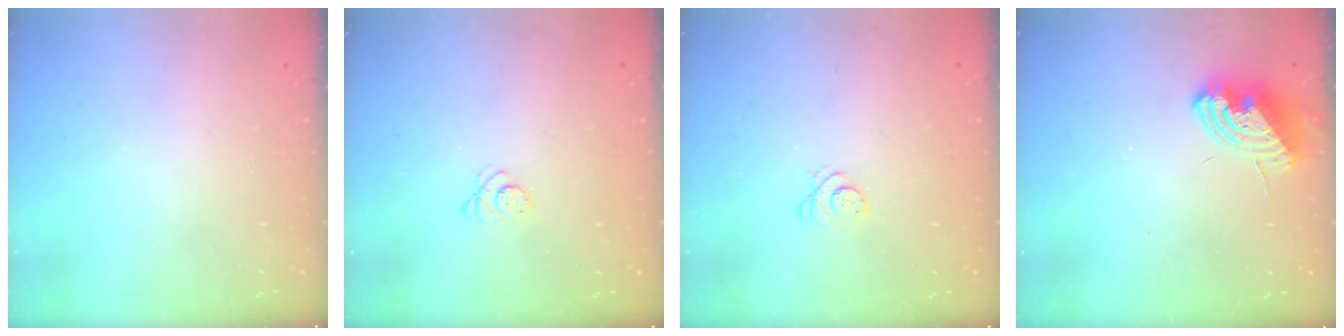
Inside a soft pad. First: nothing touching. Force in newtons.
{"total": 2.9, "press": 2.9, "slide": 0.3}
{"total": 2.7, "press": 2.7, "slide": 0.4}
{"total": 8.9, "press": 8.9, "slide": 0.4}